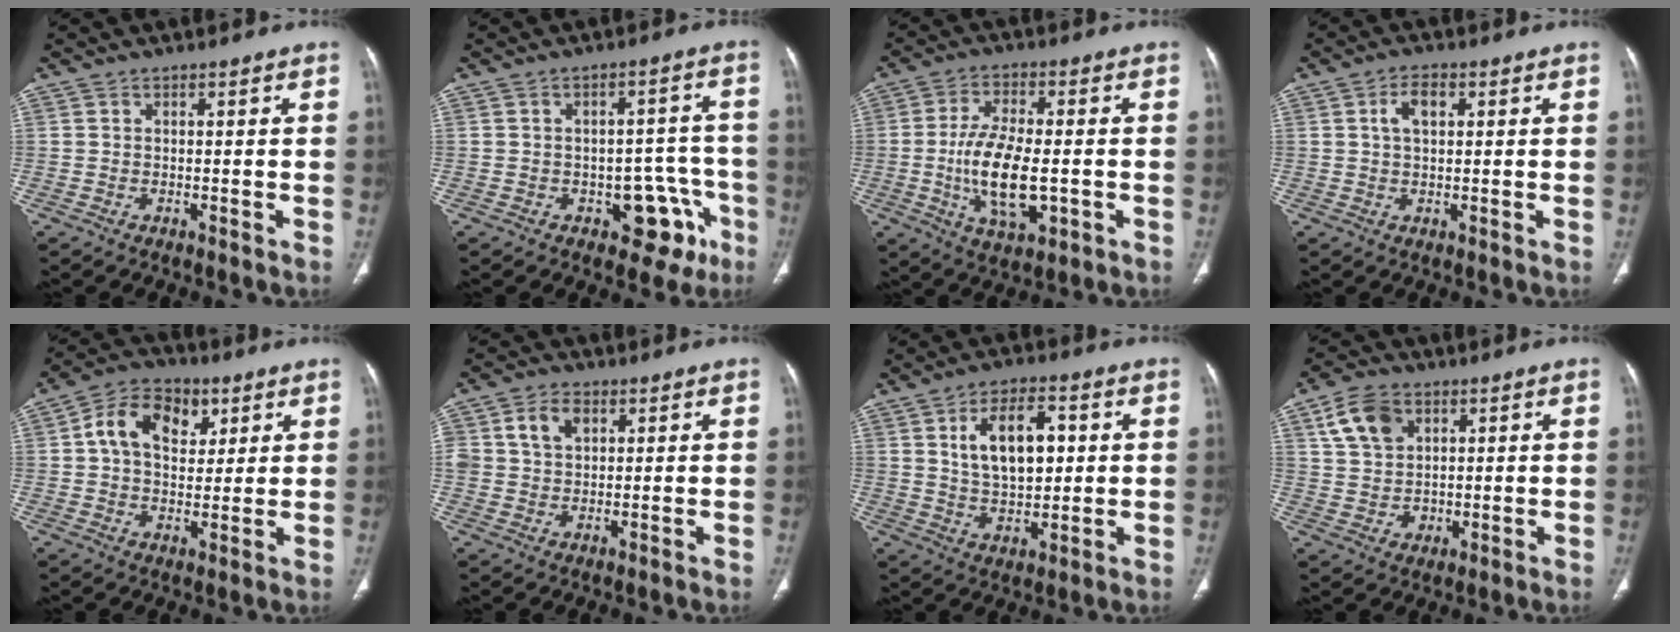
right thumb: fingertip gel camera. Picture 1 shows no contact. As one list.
[{"total": 10.3, "force": [-4.7, 6.3, 6.7], "torque": [-0.033, 0.040, -0.050]}, {"total": 13.1, "force": [-1.9, 6.0, 11.4], "torque": [-0.208, -0.003, -0.029]}, {"total": 4.2, "force": [1.2, 2.3, 3.2], "torque": [-0.057, 0.006, 0.020]}, {"total": 12.3, "force": [3.9, 8.6, 7.9], "torque": [-0.101, 0.003, 0.059]}, {"total": 5.9, "force": [2.0, 4.3, 3.4], "torque": [-0.045, -0.001, 0.039]}, {"total": 11.8, "force": [2.7, 6.7, 9.4], "torque": [-0.132, -0.004, 0.048]}, {"total": 9.5, "force": [3.7, 7.3, 4.9], "torque": [-0.071, -0.009, 0.076]}]